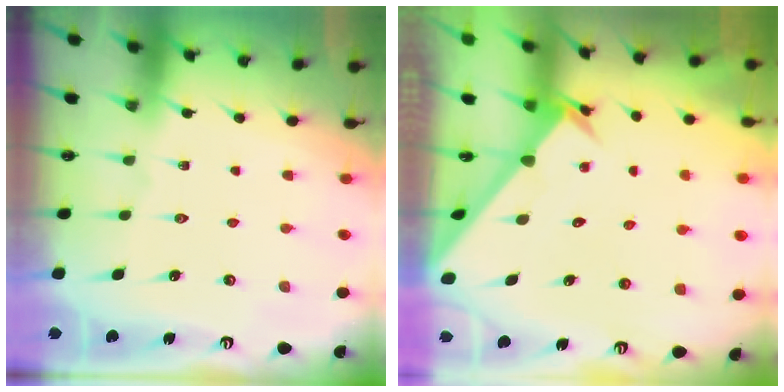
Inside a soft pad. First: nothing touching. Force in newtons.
{"total": 2.6, "press": 2.6, "slide": 0.2}